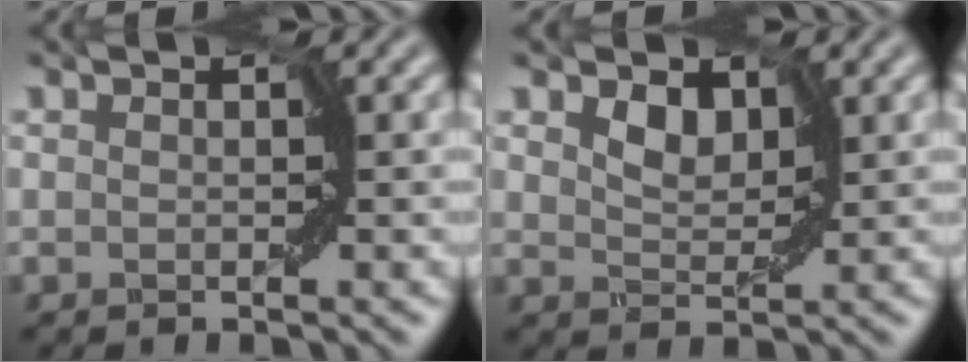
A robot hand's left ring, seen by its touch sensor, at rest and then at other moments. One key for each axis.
{"total": 2.4, "fx": 1.5, "fy": 1.4, "fz": 1.3, "tx": -0.029, "ty": 0.000, "tz": 0.025}